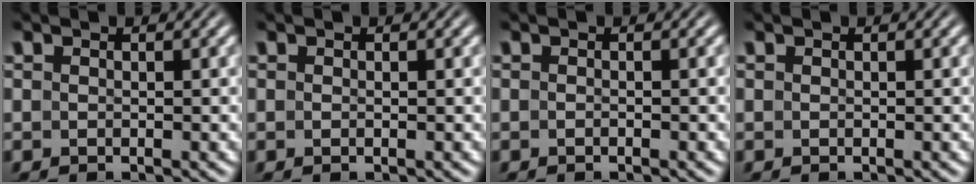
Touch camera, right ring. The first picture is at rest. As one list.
[{"total": 0.0}, {"total": 0.5, "force": [-0.4, -0.3, 0.1], "torque": [-0.003, 0.001, -0.007]}, {"total": 0.0}]